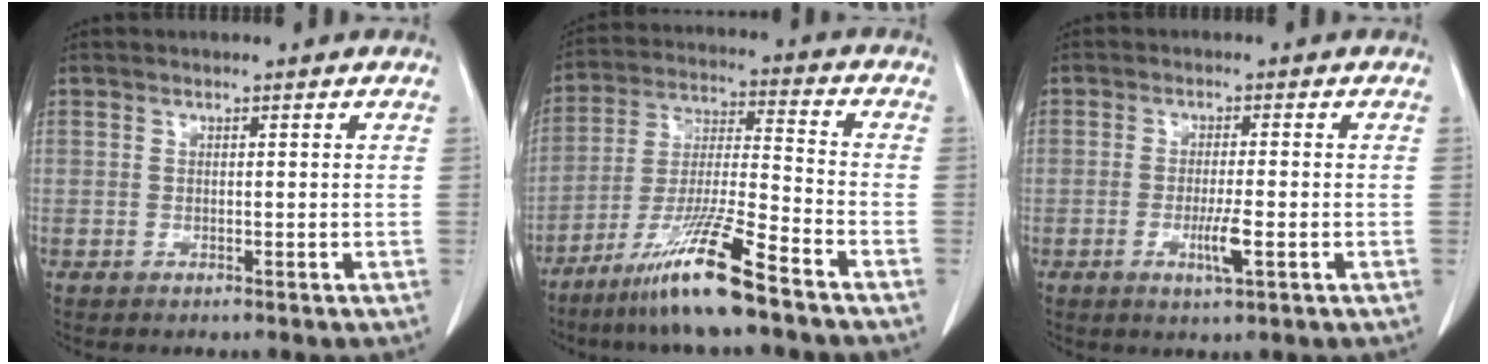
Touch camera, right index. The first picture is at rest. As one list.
[{"total": 13.1, "force": [-9.0, -0.5, 9.5], "torque": [-0.189, -0.031, -0.170]}, {"total": 4.0, "force": [-1.3, 0.2, 3.7], "torque": [-0.070, -0.007, -0.022]}]